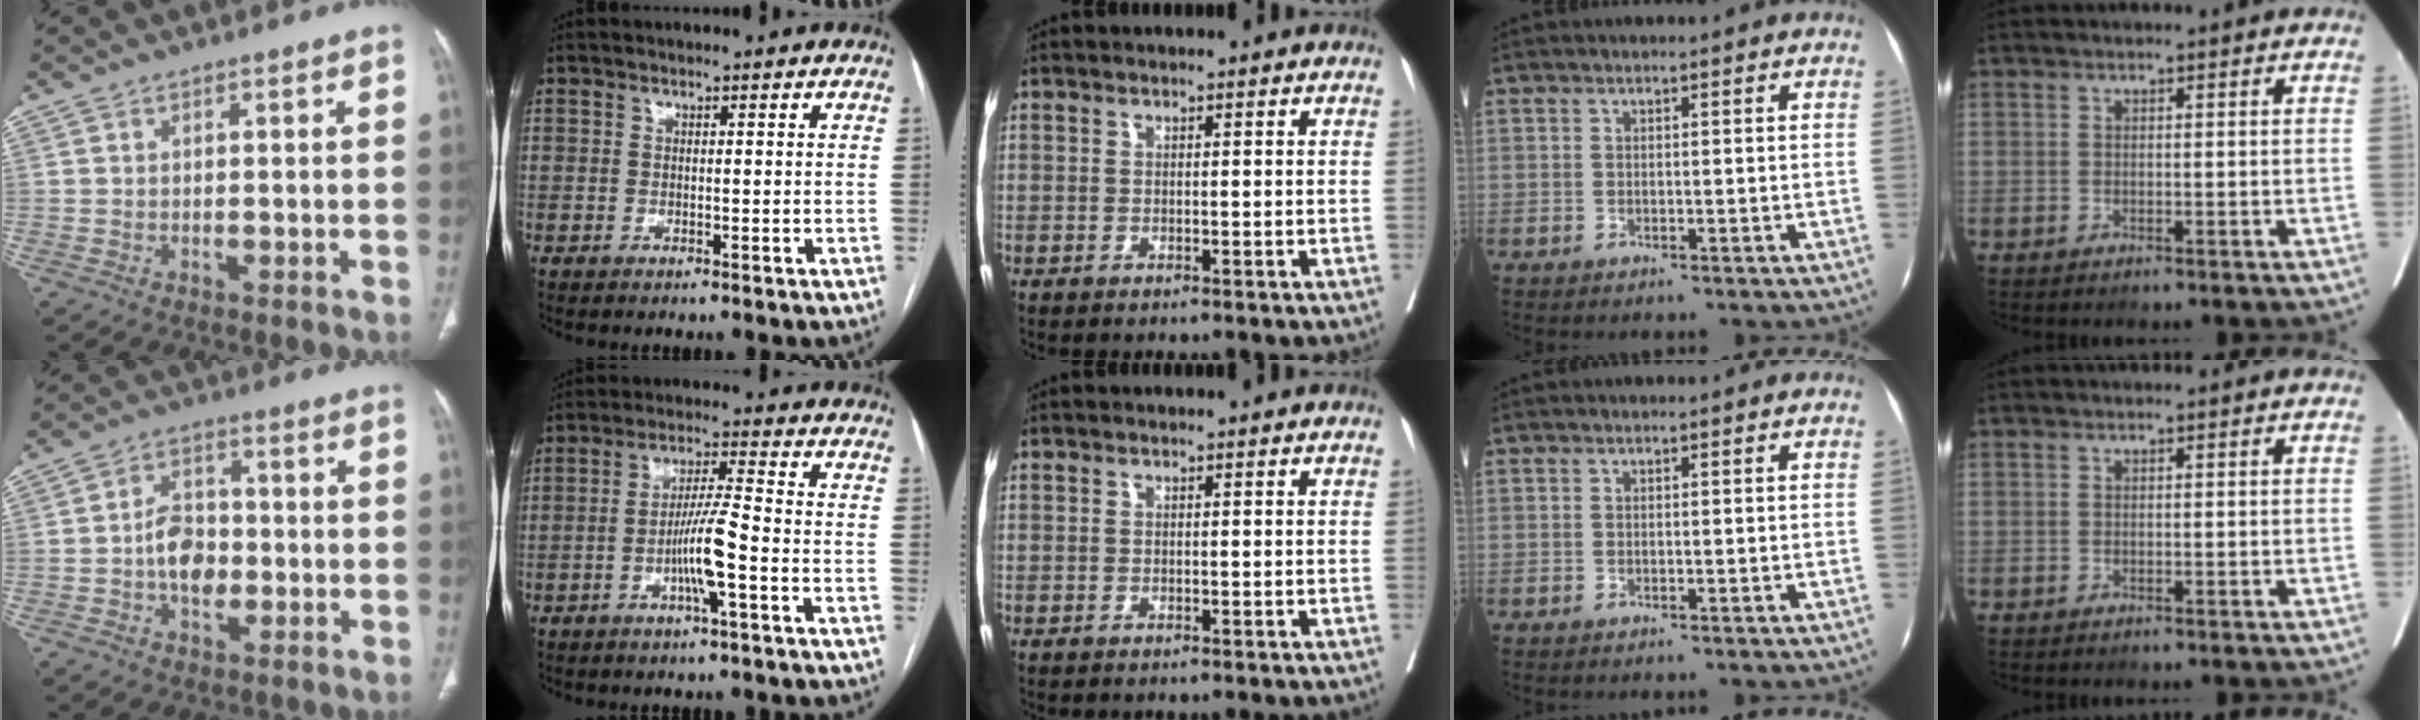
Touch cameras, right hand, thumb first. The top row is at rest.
{"thumb": {"total": 8.0, "force": [-1.4, 5.6, 5.5], "torque": [-0.069, 0.017, -0.029]}, "index": {"total": 7.0, "force": [-2.4, -0.3, 6.6], "torque": [-0.129, 0.002, -0.046]}}